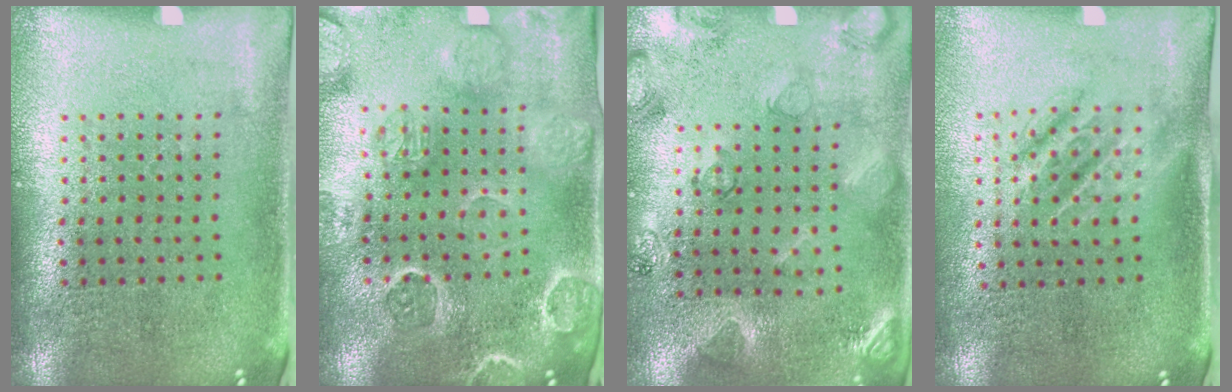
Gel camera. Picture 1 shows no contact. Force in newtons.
{"total": 3.2, "press": 3.0, "slide": 1.1}
{"total": 2.1, "press": 1.9, "slide": 0.8}
{"total": 1.5, "press": 1.3, "slide": 0.8}